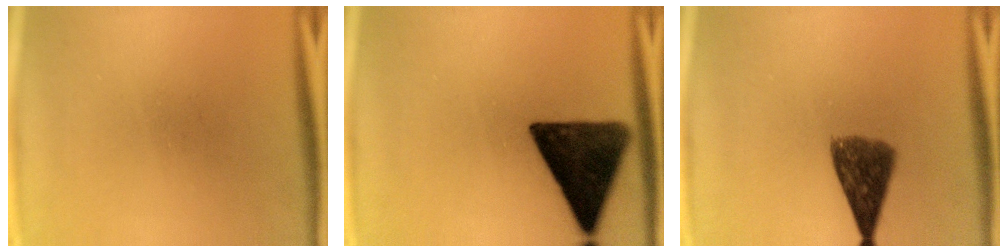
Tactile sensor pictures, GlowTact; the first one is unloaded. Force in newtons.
{"total": 14.2}
{"total": 7.6}